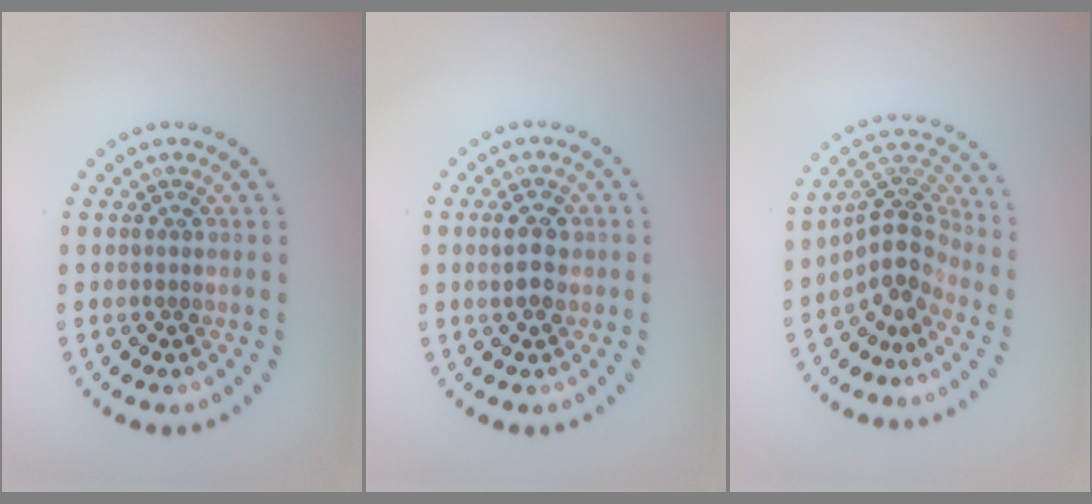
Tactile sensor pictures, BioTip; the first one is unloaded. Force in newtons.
{"total": 2.5, "press": 2.5, "slide": 0.4}
{"total": 3.8, "press": 2.7, "slide": 2.7}